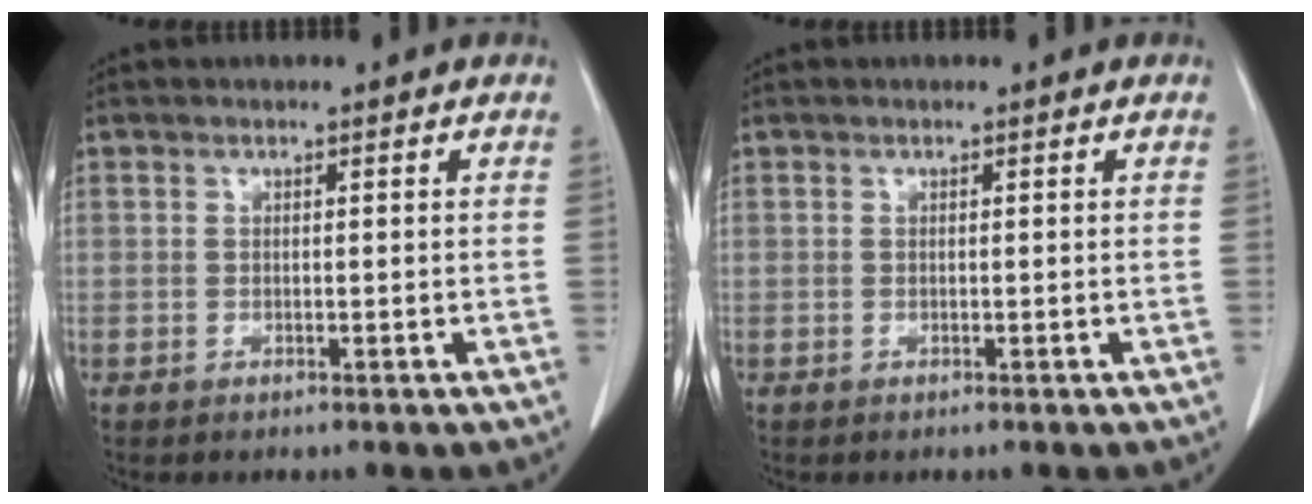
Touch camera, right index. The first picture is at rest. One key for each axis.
{"total": 0.0}